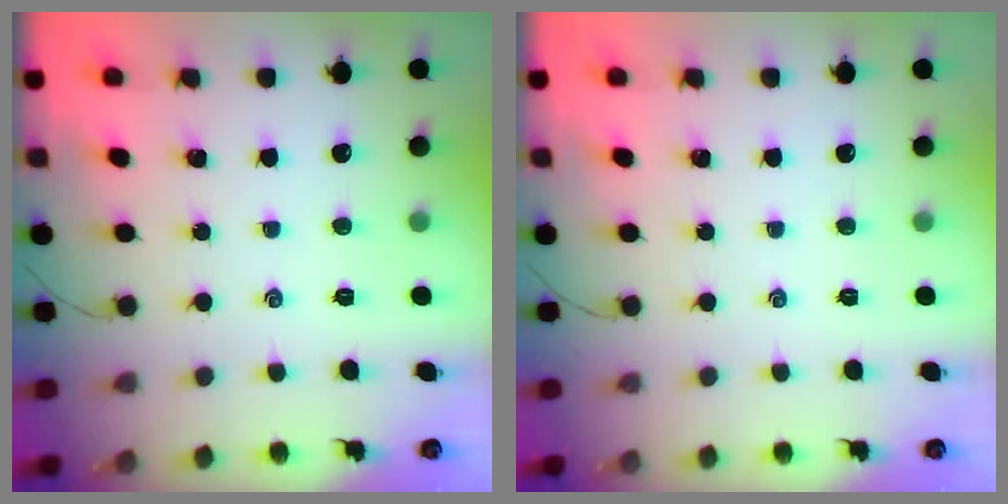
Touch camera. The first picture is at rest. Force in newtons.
{"total": 0.0}